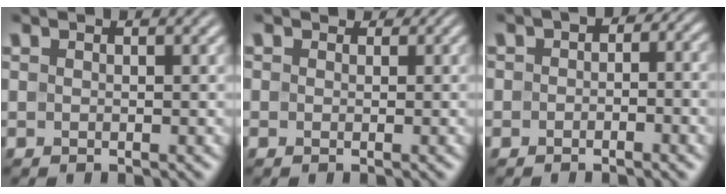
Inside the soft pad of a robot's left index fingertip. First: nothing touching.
{"total": 1.4, "force": [0.8, 1.1, 0.4], "torque": [-0.006, 0.008, -0.002]}
{"total": 7.5, "force": [0.9, 5.2, 5.4], "torque": [-0.037, 0.009, -0.005]}